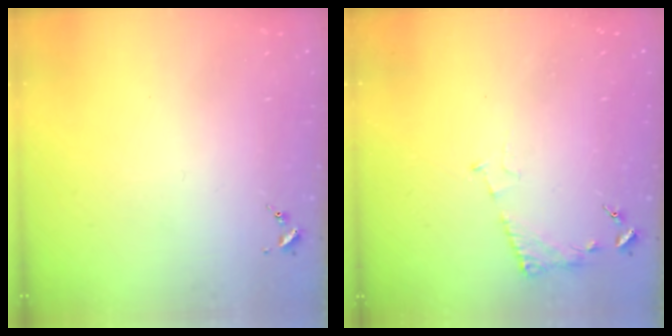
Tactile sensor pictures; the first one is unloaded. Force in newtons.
{"total": 5.1, "press": 5.1, "slide": 0.7}